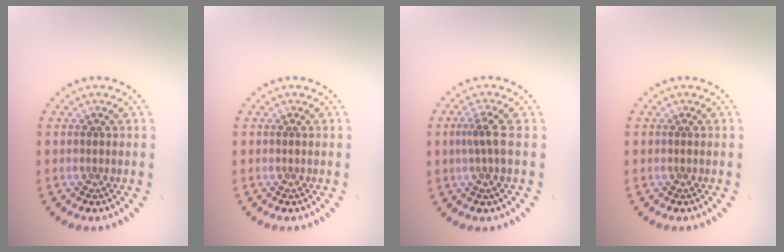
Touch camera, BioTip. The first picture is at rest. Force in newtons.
{"total": 0.0}
{"total": 1.9, "press": 1.4, "slide": 1.2}
{"total": 0.0}